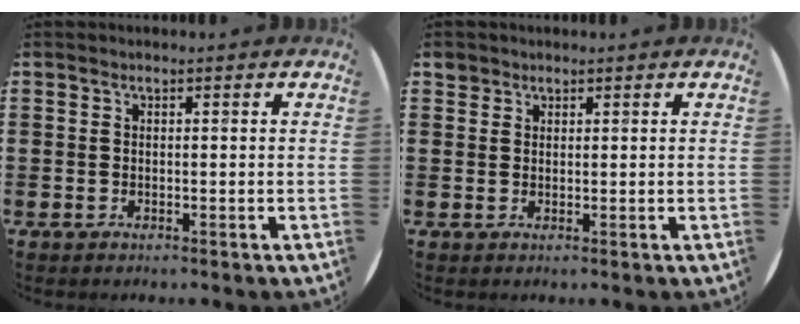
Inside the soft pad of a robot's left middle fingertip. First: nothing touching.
{"total": 1.4, "force": [1.1, 0.7, 0.0], "torque": [0.008, 0.000, 0.021]}